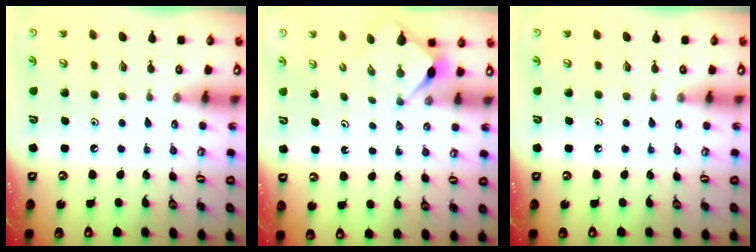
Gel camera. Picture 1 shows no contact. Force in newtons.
{"total": 2.9, "press": 2.9, "slide": 0.1}
{"total": 0.0}